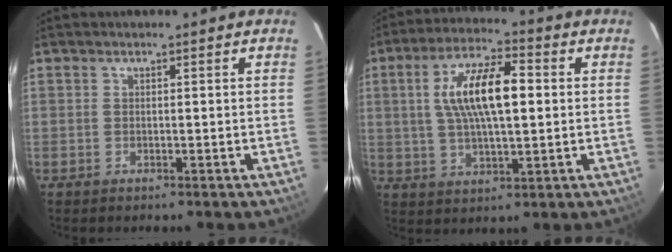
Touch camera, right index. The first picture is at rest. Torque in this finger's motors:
{"motor_torque": [0.61, -0.10, 0.69, 0.21]}